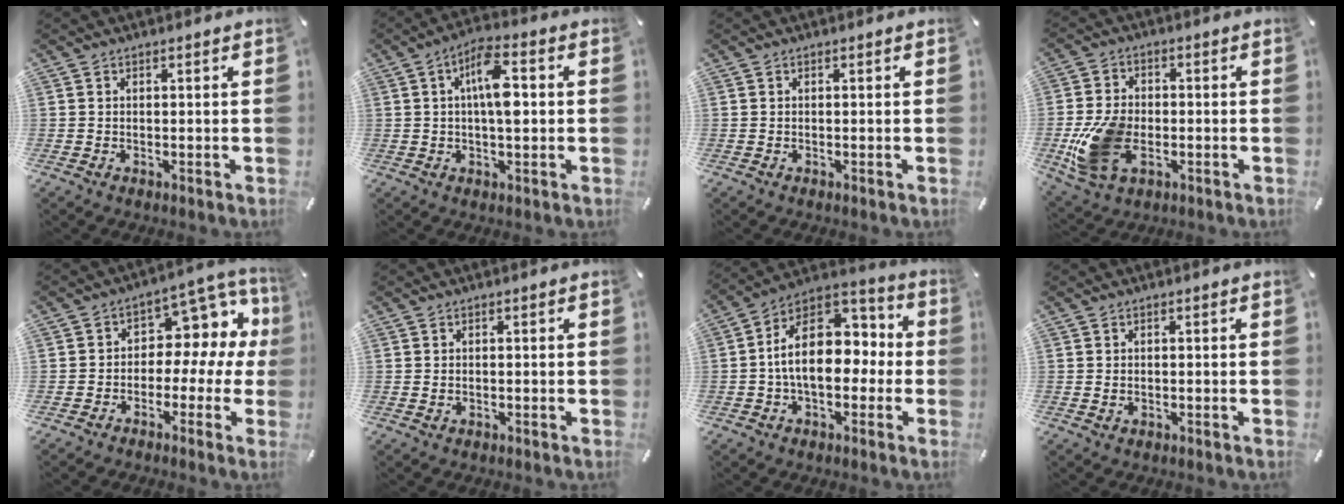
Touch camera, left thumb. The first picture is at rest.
{"total": 9.3, "force": [1.0, 3.7, 8.5], "torque": [-0.149, 0.006, 0.013]}
{"total": 0.0}
{"total": 13.4, "force": [-3.6, 9.1, 9.2], "torque": [-0.201, 0.004, -0.059]}
{"total": 10.7, "force": [2.1, 7.8, 7.0], "torque": [-0.093, -0.021, 0.036]}
{"total": 0.9, "force": [-0.1, 0.5, 0.7], "torque": [-0.013, 0.002, -0.003]}
{"total": 17.3, "force": [0.2, 11.8, 12.7], "torque": [-0.208, 0.005, 0.004]}
{"total": 1.1, "force": [-0.1, 0.7, 0.8], "torque": [-0.017, 0.003, -0.003]}